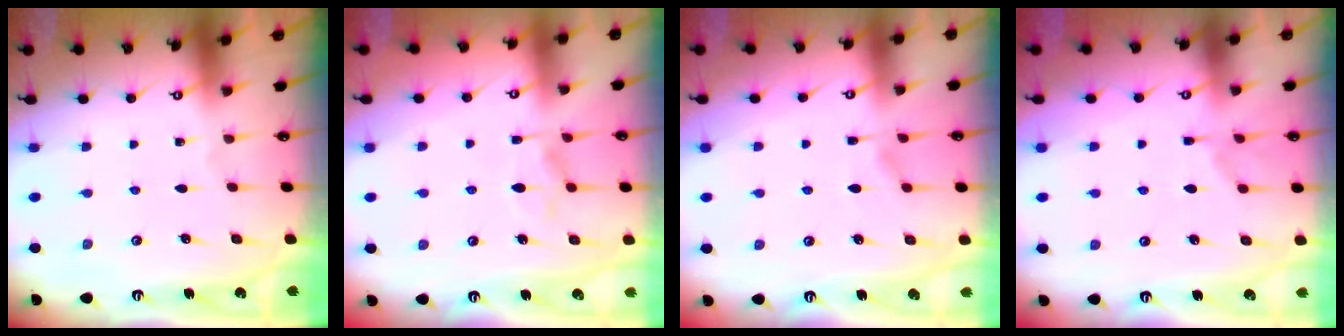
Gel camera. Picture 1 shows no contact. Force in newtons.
{"total": 1.4, "press": 0.3, "slide": 1.3}
{"total": 1.2, "press": 0.1, "slide": 1.2}
{"total": 1.6, "press": 0.8, "slide": 1.4}